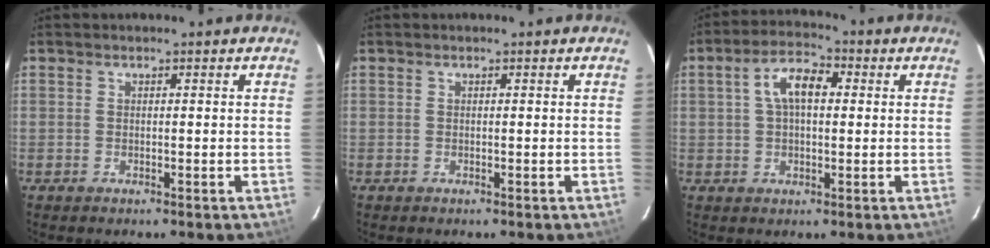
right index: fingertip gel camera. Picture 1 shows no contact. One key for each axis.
{"total": 0.0}
{"total": 7.4, "fx": 1.4, "fy": 3.8, "fz": 6.1, "tx": -0.115, "ty": 0.023, "tz": 0.024}